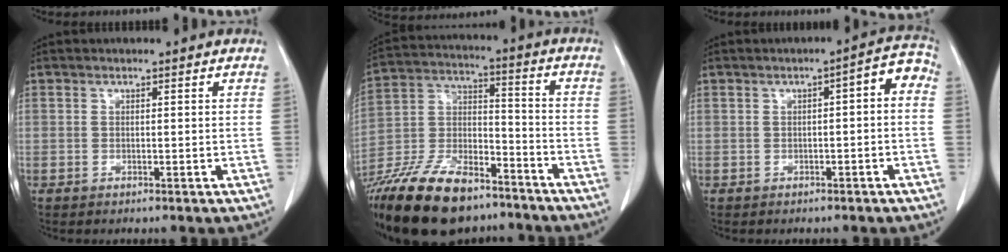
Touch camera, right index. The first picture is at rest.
{"total": 22.1, "force": [-16.7, 8.1, 12.1], "torque": [-0.273, -0.012, -0.300]}
{"total": 4.5, "force": [-0.2, 1.4, 4.2], "torque": [-0.049, 0.029, -0.007]}